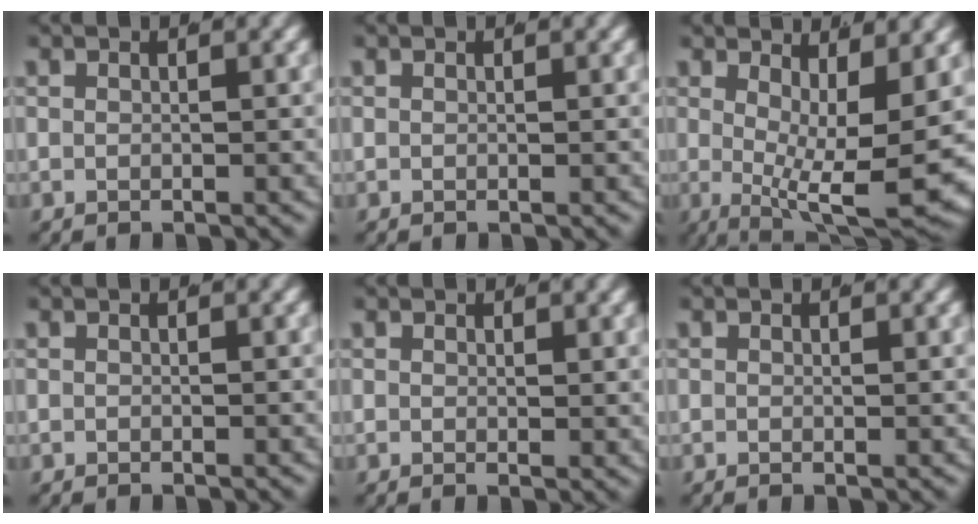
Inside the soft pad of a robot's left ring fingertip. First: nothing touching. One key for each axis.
{"total": 0.0}
{"total": 9.2, "fx": -0.5, "fy": 2.9, "fz": 8.7, "tx": -0.127, "ty": -0.037, "tz": 0.009}
{"total": 0.0}
{"total": 0.7, "fx": 0.6, "fy": -0.2, "fz": 0.4, "tx": -0.002, "ty": -0.006, "tz": 0.011}
{"total": 0.0}